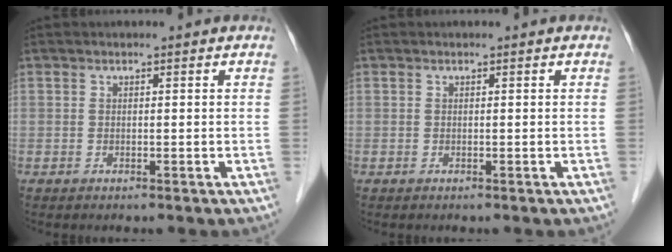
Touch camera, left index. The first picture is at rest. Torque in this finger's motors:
{"motor_torque": [0.00, 0.00, 0.00, 0.00]}